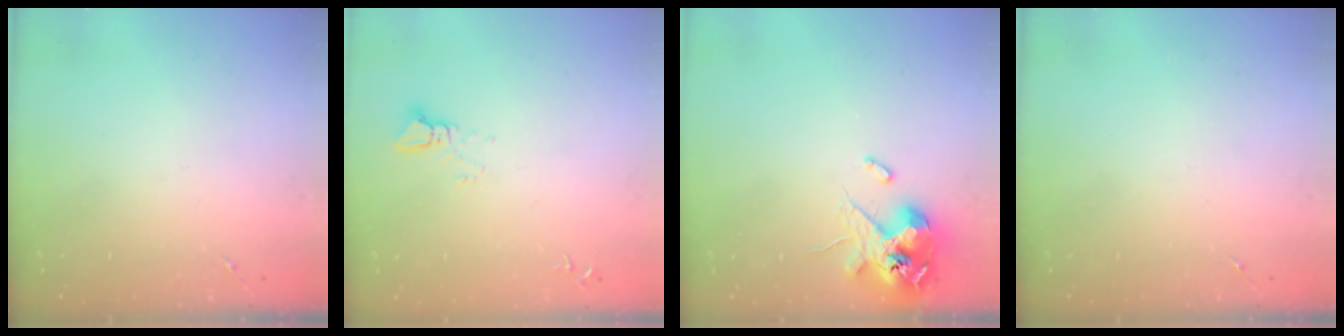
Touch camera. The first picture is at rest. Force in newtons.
{"total": 2.5, "press": 2.5, "slide": 0.1}
{"total": 12.7, "press": 12.5, "slide": 2.2}
{"total": 0.0}